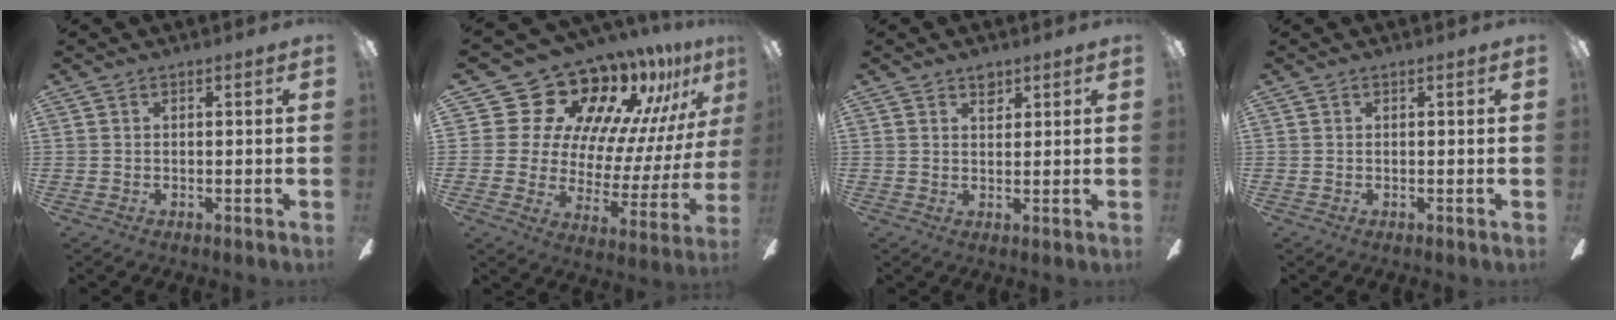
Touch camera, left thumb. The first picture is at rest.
{"total": 22.3, "force": [17.1, 11.7, 8.1], "torque": [-0.124, -0.135, 0.317]}
{"total": 2.9, "force": [2.1, 1.6, 1.2], "torque": [-0.002, -0.009, 0.033]}
{"total": 0.0}